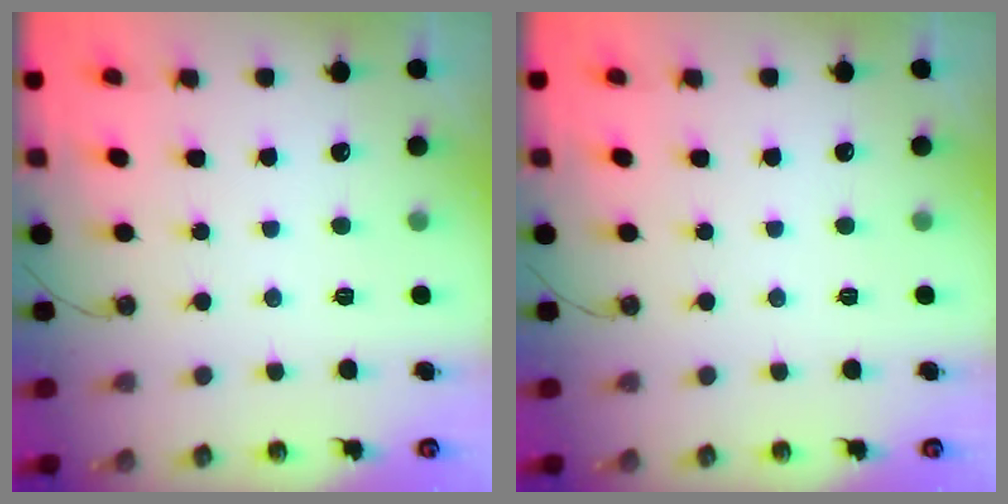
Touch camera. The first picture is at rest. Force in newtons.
{"total": 0.0}